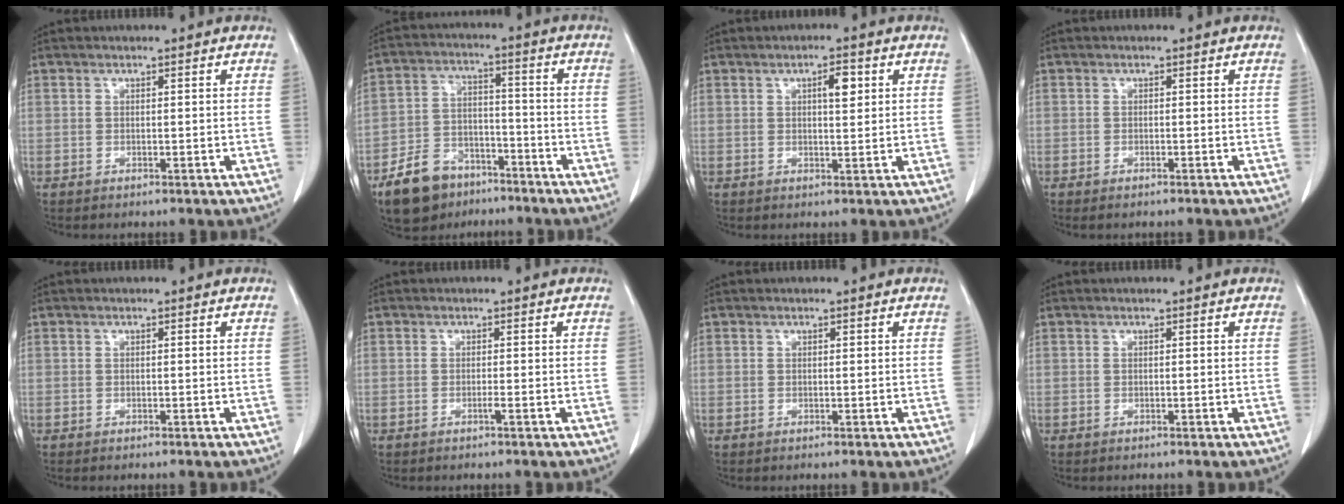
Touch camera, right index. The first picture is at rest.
{"total": 10.1, "force": [-7.0, 6.1, 4.0], "torque": [-0.092, 0.003, -0.118]}
{"total": 3.2, "force": [1.1, 0.9, 2.9], "torque": [-0.048, 0.001, 0.016]}
{"total": 0.8, "force": [-0.6, 0.1, 0.4], "torque": [-0.017, -0.005, -0.004]}
{"total": 0.0}
{"total": 0.6, "force": [-0.3, -0.1, 0.5], "torque": [-0.006, 0.001, -0.007]}
{"total": 0.0}
{"total": 0.0}